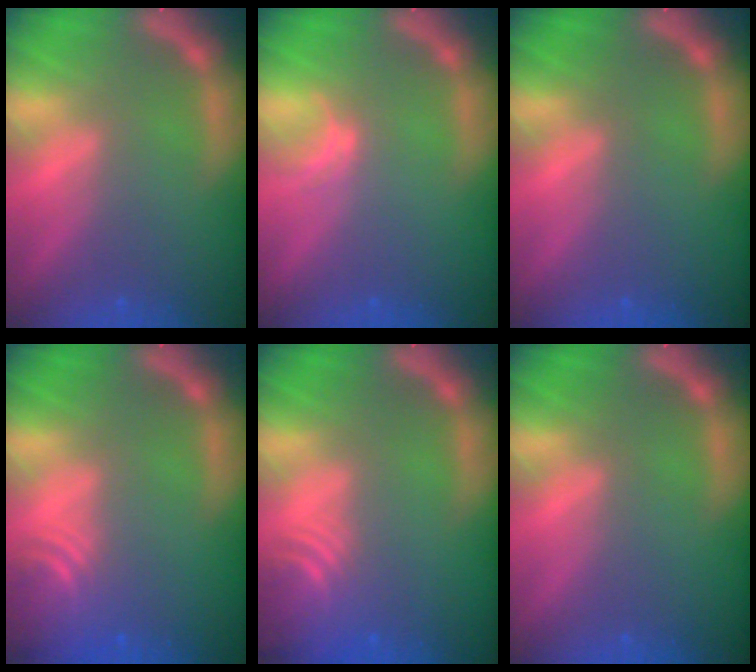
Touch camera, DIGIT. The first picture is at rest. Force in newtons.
{"total": 1.0}
{"total": 0.0}
{"total": 4.5}
{"total": 5.1}
{"total": 0.0}